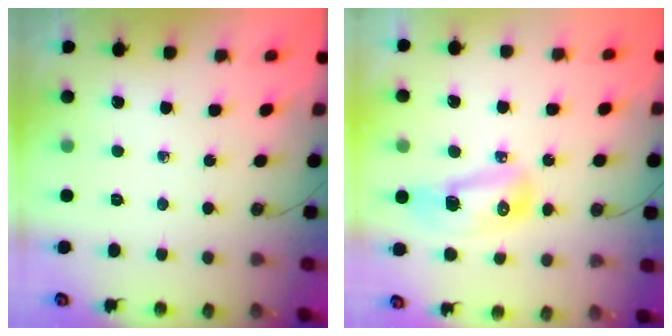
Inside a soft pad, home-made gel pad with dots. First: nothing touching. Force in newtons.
{"total": 8.8, "press": 8.7, "slide": 1.0}